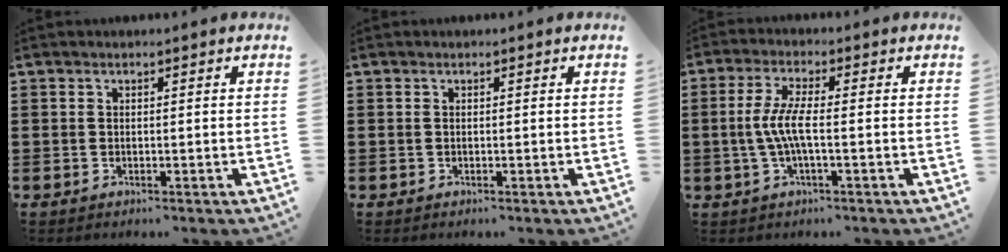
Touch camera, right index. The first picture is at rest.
{"total": 0.0}
{"total": 5.4, "force": [-0.9, 0.9, 5.3], "torque": [-0.123, -0.009, -0.028]}